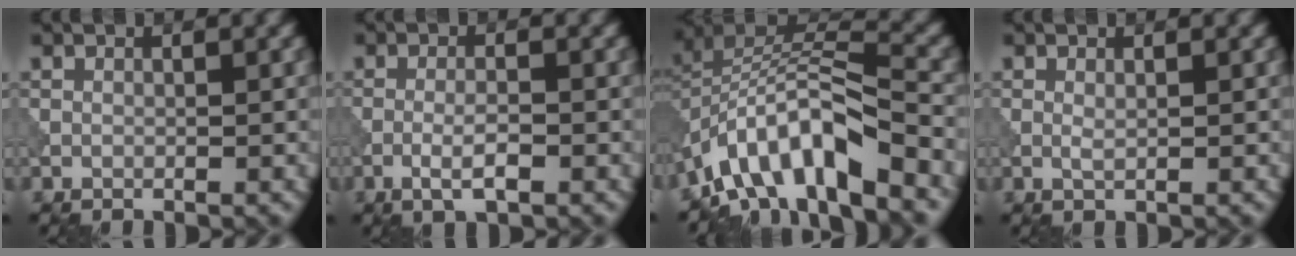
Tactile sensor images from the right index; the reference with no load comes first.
{"total": 2.6, "force": [-1.1, 0.5, 2.3], "torque": [-0.045, 0.002, -0.023]}
{"total": 10.7, "force": [-6.4, 3.7, 7.6], "torque": [-0.127, 0.007, -0.132]}
{"total": 0.7, "force": [0.1, 0.1, 0.7], "torque": [-0.016, 0.000, 0.002]}